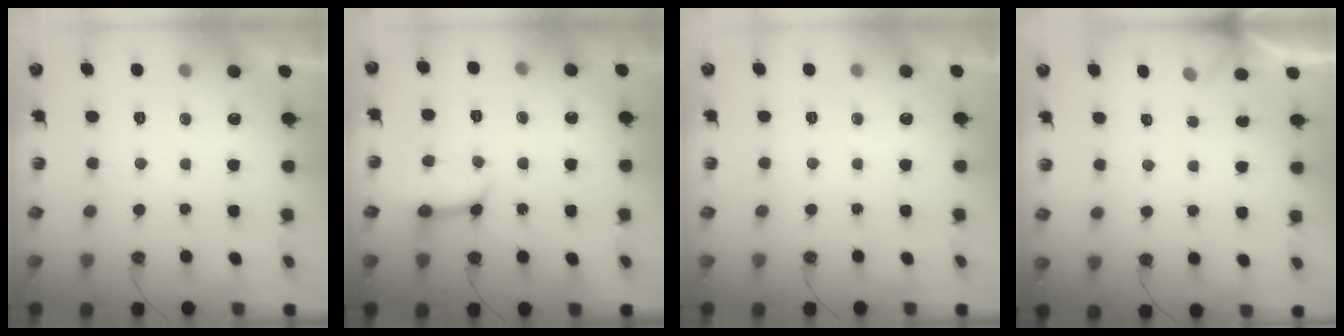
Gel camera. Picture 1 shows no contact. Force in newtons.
{"total": 9.8, "press": 9.8, "slide": 1.0}
{"total": 0.0}
{"total": 1.7, "press": 1.7, "slide": 0.1}